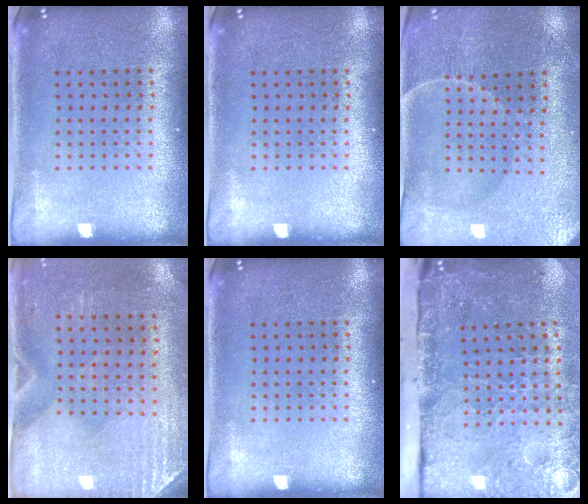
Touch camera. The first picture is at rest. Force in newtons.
{"total": 0.0}
{"total": 0.9, "press": 0.8, "slide": 0.3}
{"total": 2.9, "press": 2.5, "slide": 1.5}
{"total": 0.0}
{"total": 4.9, "press": 3.6, "slide": 3.3}